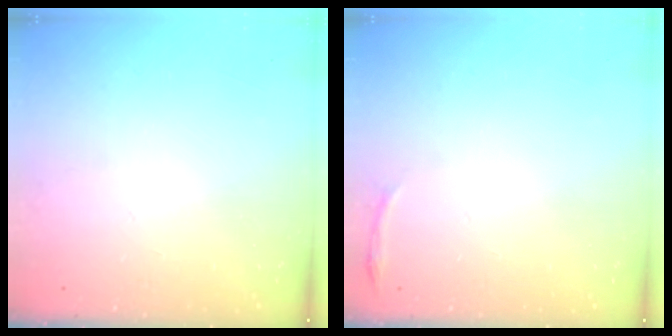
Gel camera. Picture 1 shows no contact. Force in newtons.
{"total": 3.0, "press": 1.9, "slide": 2.3}